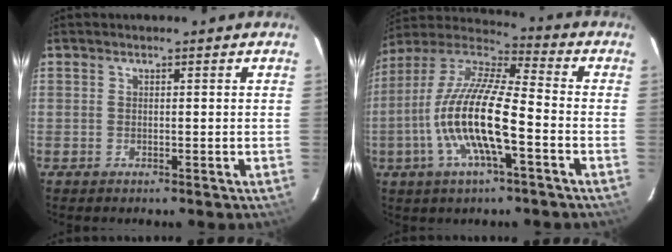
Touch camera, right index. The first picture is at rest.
{"total": 16.8, "force": [-5.1, 3.7, 15.6], "torque": [-0.302, -0.010, -0.106]}